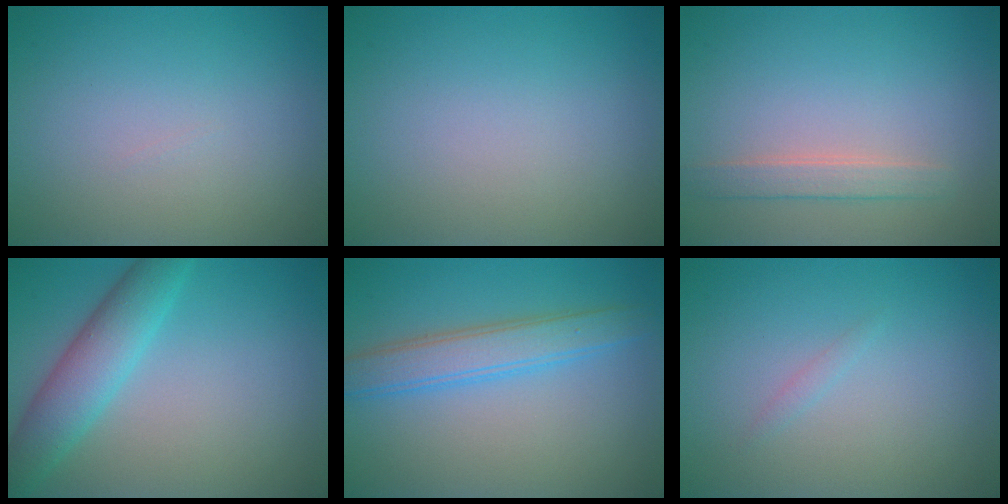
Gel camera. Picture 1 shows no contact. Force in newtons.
{"total": 0.0}
{"total": 1.9, "press": 1.9, "slide": 0.3}
{"total": 4.8, "press": 4.8, "slide": 0.2}
{"total": 3.8, "press": 3.8, "slide": 0.0}
{"total": 0.6, "press": 0.6, "slide": 0.0}